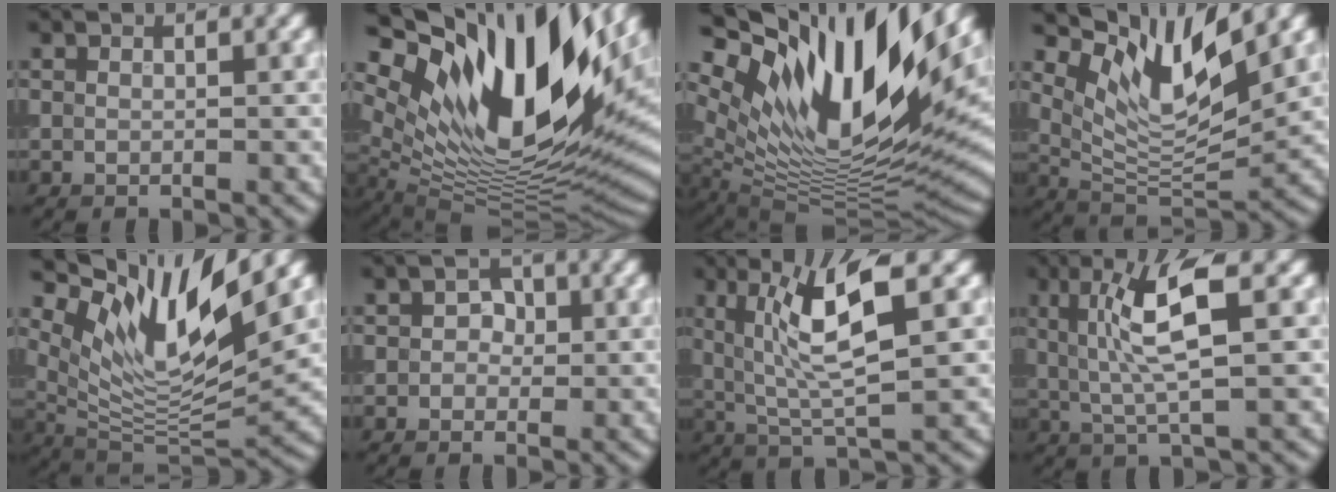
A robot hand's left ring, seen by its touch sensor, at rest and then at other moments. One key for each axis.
{"total": 18.3, "fx": 8.6, "fy": 7.5, "fz": 14.3, "tx": -0.267, "ty": 0.020, "tz": 0.144}
{"total": 17.6, "fx": 9.4, "fy": 5.9, "fz": 13.7, "tx": -0.261, "ty": 0.025, "tz": 0.163}
{"total": 8.0, "fx": 4.8, "fy": 2.5, "fz": 6.0, "tx": -0.114, "ty": -0.009, "tz": 0.090}
{"total": 10.3, "fx": 5.9, "fy": 3.0, "fz": 7.9, "tx": -0.152, "ty": -0.009, "tz": 0.119}
{"total": 1.7, "fx": 0.1, "fy": 1.4, "fz": 0.9, "tx": -0.005, "ty": 0.002, "tz": -0.006}
{"total": 6.7, "fx": 1.8, "fy": 1.3, "fz": 6.4, "tx": -0.127, "ty": 0.001, "tz": 0.035}
{"total": 5.9, "fx": 1.3, "fy": 1.1, "fz": 5.7, "tx": -0.114, "ty": 0.005, "tz": 0.027}